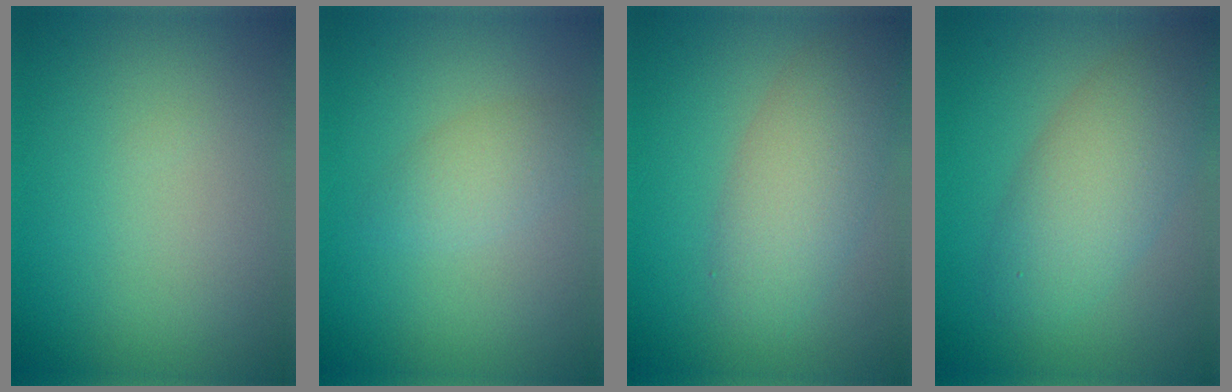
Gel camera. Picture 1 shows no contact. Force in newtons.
{"total": 2.0, "press": 2.0, "slide": 0.1}
{"total": 4.7, "press": 4.7, "slide": 0.3}
{"total": 5.3, "press": 5.3, "slide": 0.4}